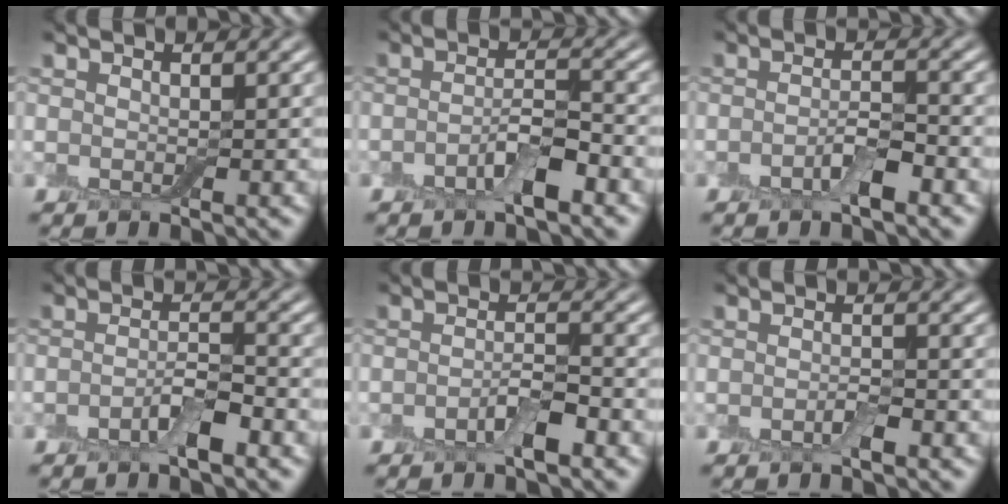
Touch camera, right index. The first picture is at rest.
{"total": 3.4, "force": [-1.7, 0.9, 2.7], "torque": [-0.050, 0.007, -0.036]}
{"total": 2.6, "force": [-1.3, 0.8, 2.1], "torque": [-0.038, 0.004, -0.026]}
{"total": 2.9, "force": [-1.5, 0.8, 2.4], "torque": [-0.043, 0.005, -0.030]}
{"total": 2.7, "force": [-1.4, 0.8, 2.2], "torque": [-0.040, 0.004, -0.028]}
{"total": 1.3, "force": [-0.7, 0.3, 1.1], "torque": [-0.021, -0.001, -0.013]}